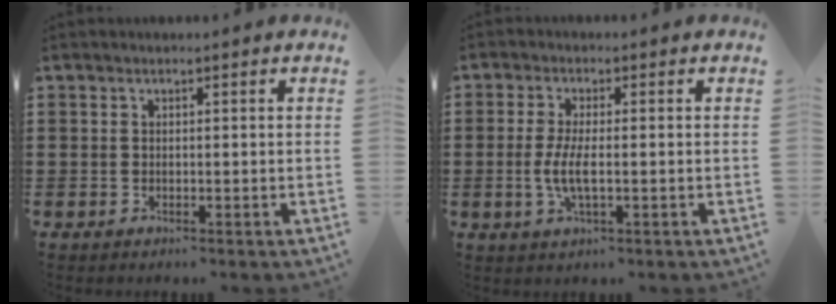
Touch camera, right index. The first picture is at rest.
{"total": 4.8, "force": [-0.8, 1.3, 4.5], "torque": [-0.106, -0.006, -0.024]}